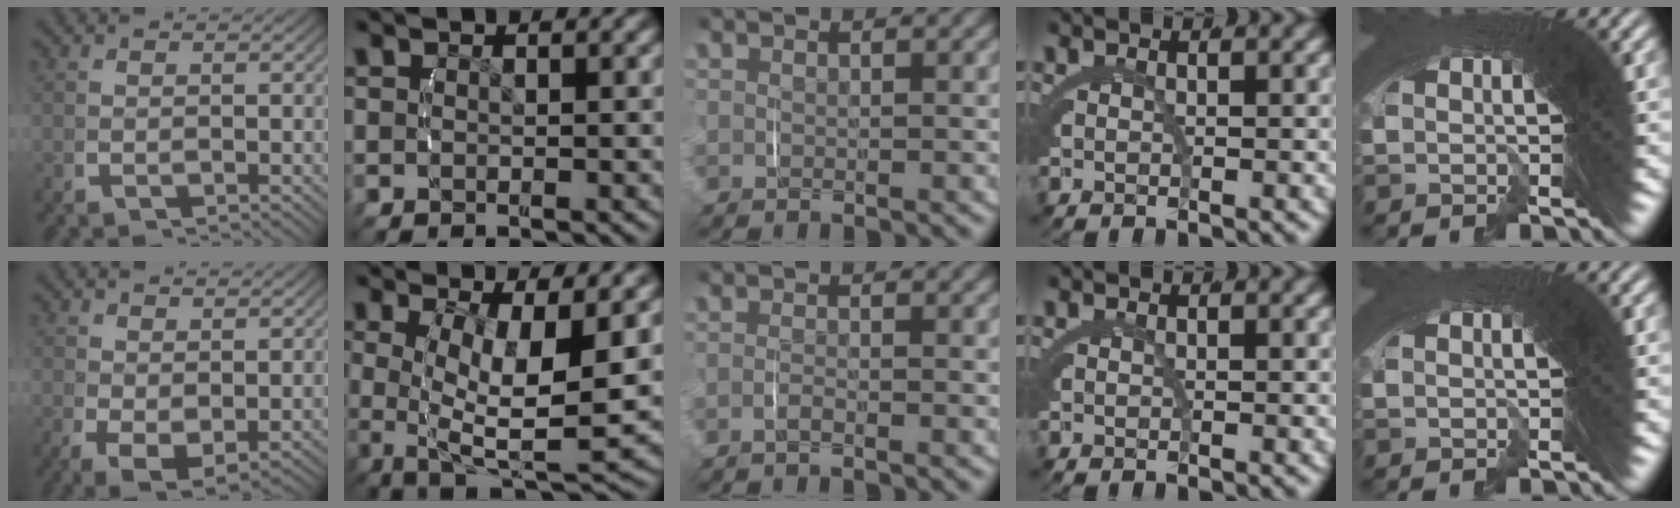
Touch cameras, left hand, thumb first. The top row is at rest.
{"thumb": {"total": 3.7, "force": [-0.6, 2.5, 2.6], "torque": [-0.057, -0.030, 0.013]}, "index": {"total": 9.7, "force": [-1.1, 4.8, 8.4], "torque": [-0.153, -0.039, -0.004]}, "middle": {"total": 0.9, "force": [-0.8, -0.1, 0.4], "torque": [-0.010, -0.003, -0.016]}}